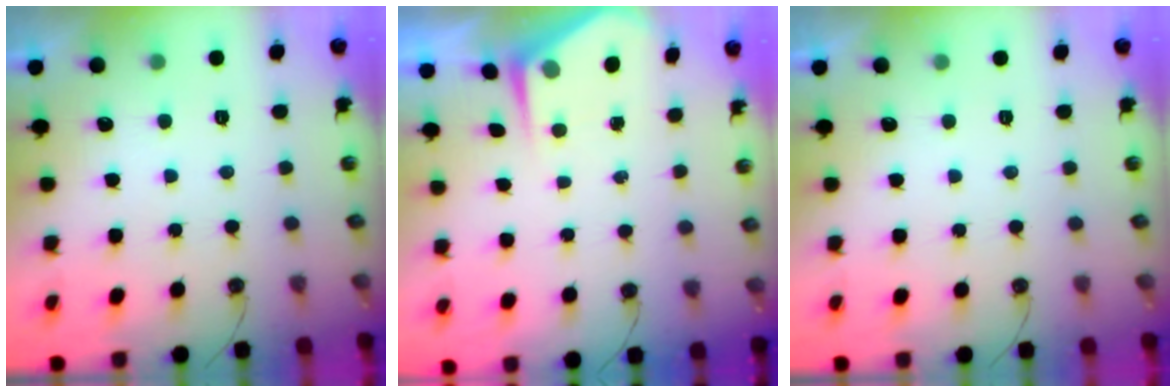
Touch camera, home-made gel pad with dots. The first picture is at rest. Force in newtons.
{"total": 4.4, "press": 4.3, "slide": 0.4}
{"total": 0.0}